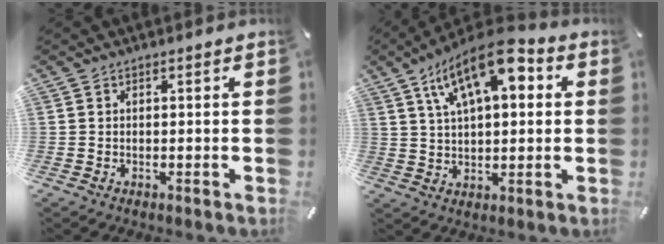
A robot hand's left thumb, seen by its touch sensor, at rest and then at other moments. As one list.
[{"total": 15.1, "force": [6.8, 7.1, 11.5], "torque": [-0.199, -0.011, 0.117]}]